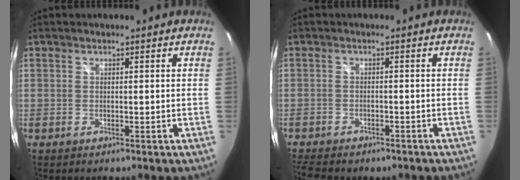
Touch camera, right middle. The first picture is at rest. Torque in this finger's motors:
{"motor_torque": [1.11, -1.04, 0.26, 0.08]}